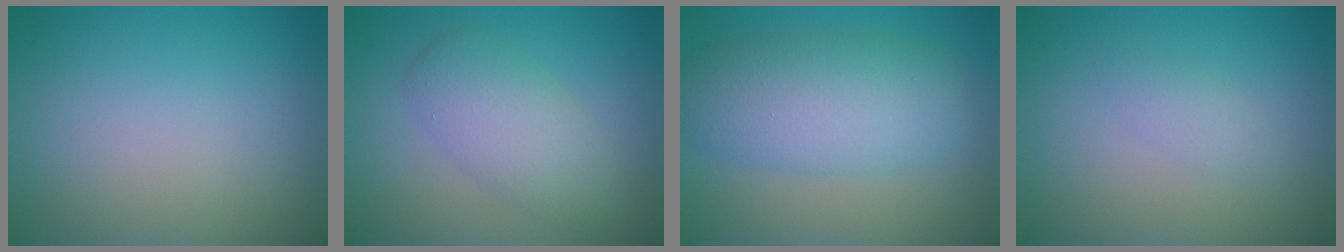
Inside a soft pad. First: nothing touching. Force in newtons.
{"total": 3.9, "press": 3.9, "slide": 0.1}
{"total": 6.6, "press": 6.6, "slide": 0.0}
{"total": 1.1, "press": 1.1, "slide": 0.0}